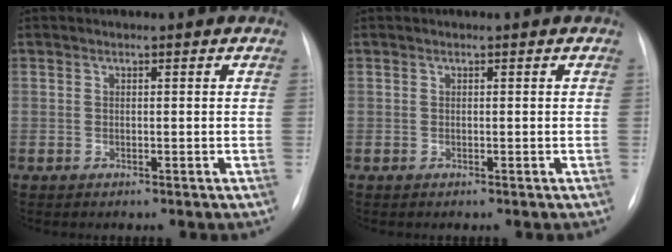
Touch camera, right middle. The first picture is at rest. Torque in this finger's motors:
{"motor_torque": [0.08, -0.05, 0.08, 0.01]}